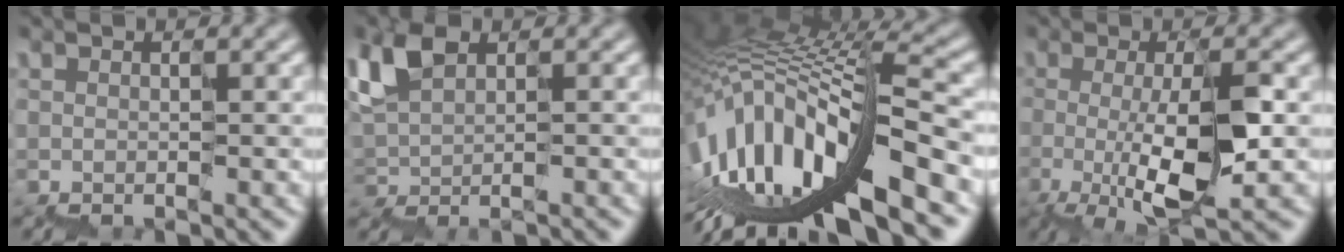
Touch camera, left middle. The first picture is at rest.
{"total": 3.4, "force": [0.6, 1.9, 2.7], "torque": [-0.057, 0.007, 0.004]}
{"total": 14.8, "force": [-5.8, 5.0, 12.6], "torque": [-0.231, 0.040, -0.113]}
{"total": 6.4, "force": [-0.7, 1.5, 6.1], "torque": [-0.104, -0.006, -0.009]}